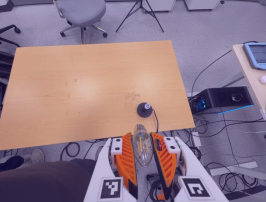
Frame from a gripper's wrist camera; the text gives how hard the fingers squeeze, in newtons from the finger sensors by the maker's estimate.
{"total": 8.3, "left": 7.7, "right": 8.9}